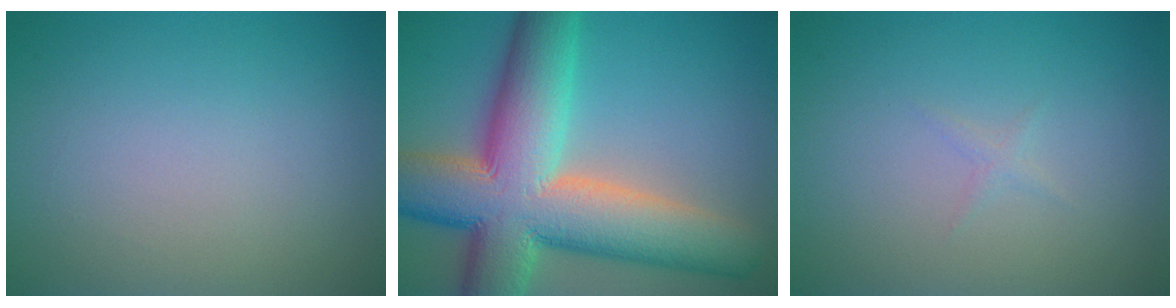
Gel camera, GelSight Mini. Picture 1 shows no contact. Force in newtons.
{"total": 14.9, "press": 14.8, "slide": 0.9}
{"total": 0.6, "press": 0.6, "slide": 0.0}